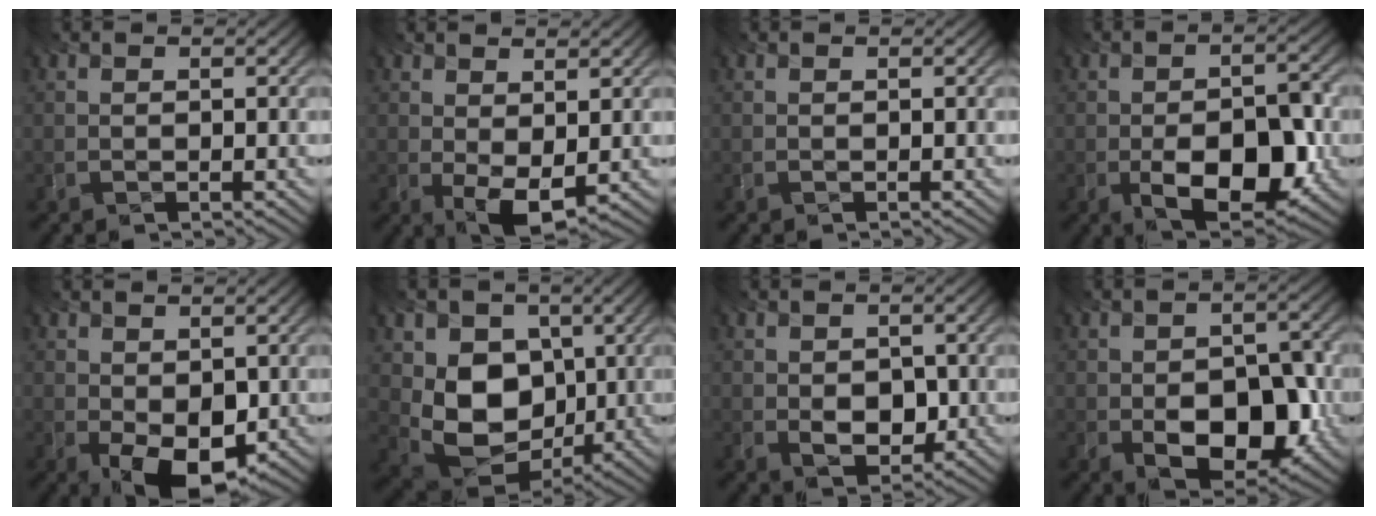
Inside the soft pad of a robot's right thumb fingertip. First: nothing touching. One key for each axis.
{"total": 5.1, "fx": 0.0, "fy": 2.7, "fz": 4.3, "tx": -0.081, "ty": 0.001, "tz": 0.005}
{"total": 0.0}
{"total": 11.4, "fx": -4.2, "fy": 5.9, "fz": 8.8, "tx": -0.134, "ty": -0.011, "tz": -0.075}
{"total": 7.0, "fx": -1.8, "fy": 4.1, "fz": 5.4, "tx": -0.098, "ty": -0.011, "tz": -0.027}
{"total": 10.1, "fx": -0.2, "fy": 7.9, "fz": 6.2, "tx": -0.140, "ty": -0.029, "tz": 0.000}
{"total": 3.9, "fx": -0.8, "fy": 2.8, "fz": 2.6, "tx": -0.057, "ty": -0.012, "tz": -0.009}
{"total": 11.1, "fx": -3.8, "fy": 6.5, "fz": 8.1, "tx": -0.130, "ty": -0.017, "tz": -0.061}